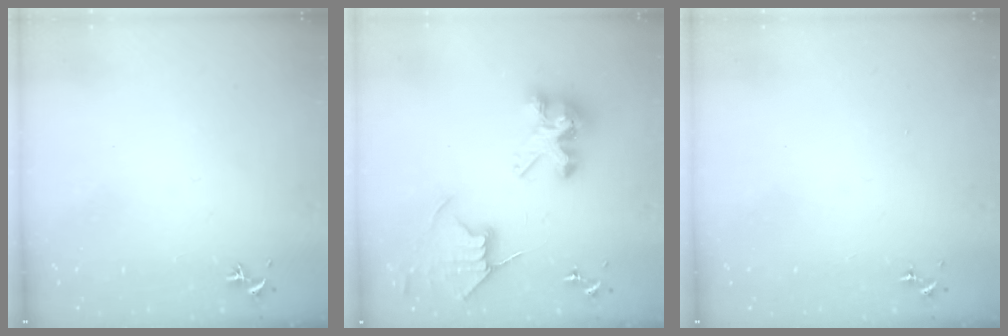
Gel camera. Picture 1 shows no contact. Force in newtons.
{"total": 9.4, "press": 9.4, "slide": 0.8}
{"total": 0.0}